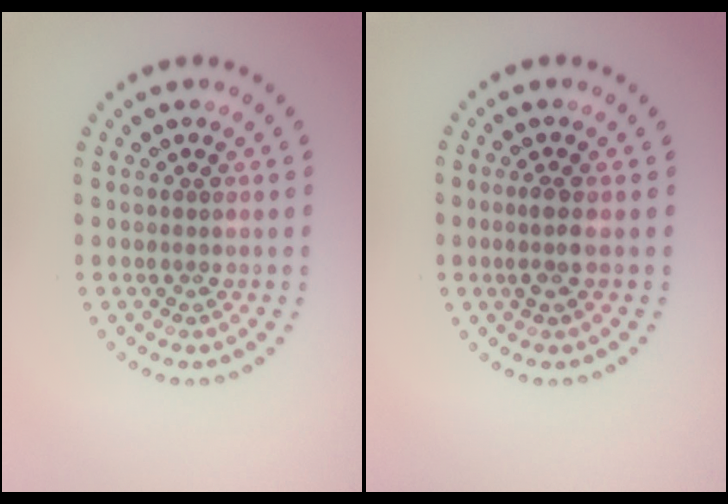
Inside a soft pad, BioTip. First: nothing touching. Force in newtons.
{"total": 1.5, "press": 1.2, "slide": 0.9}